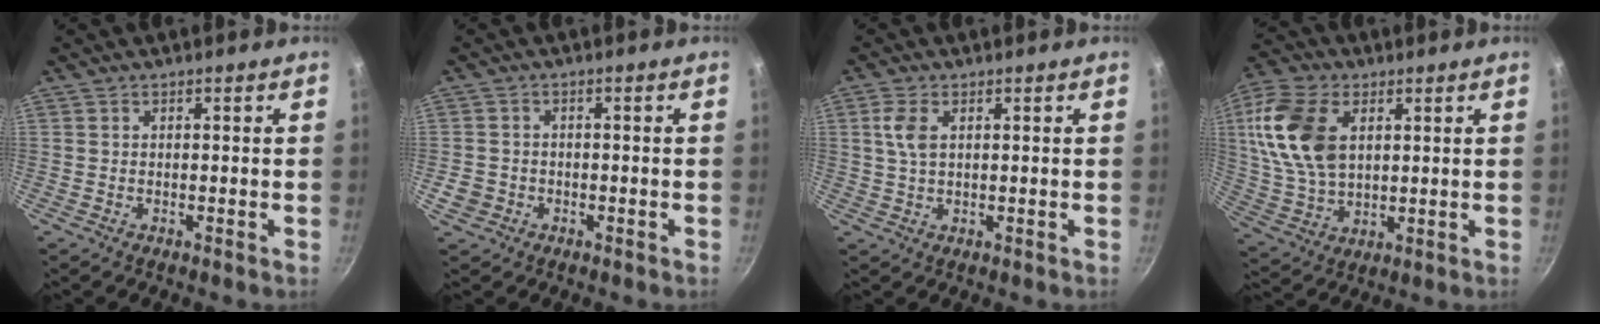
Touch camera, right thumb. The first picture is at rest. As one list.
[{"total": 3.5, "force": [-1.3, 3.0, 1.2], "torque": [-0.019, 0.016, -0.017]}, {"total": 4.3, "force": [1.2, 2.3, 3.4], "torque": [-0.070, 0.002, 0.022]}, {"total": 16.7, "force": [4.4, 10.6, 12.1], "torque": [-0.229, -0.006, 0.087]}]